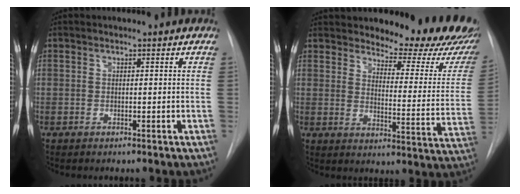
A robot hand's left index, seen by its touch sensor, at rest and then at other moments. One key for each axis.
{"total": 19.5, "fx": 17.5, "fy": 4.1, "fz": 7.7, "tx": -0.089, "ty": -0.084, "tz": 0.201}